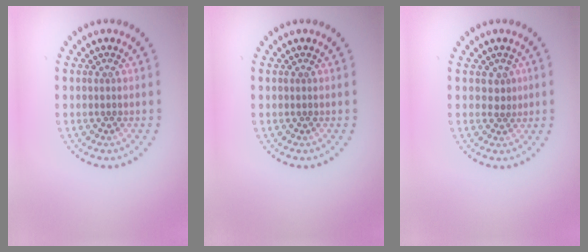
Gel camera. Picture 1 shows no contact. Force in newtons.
{"total": 0.0}
{"total": 1.2, "press": 0.9, "slide": 0.9}